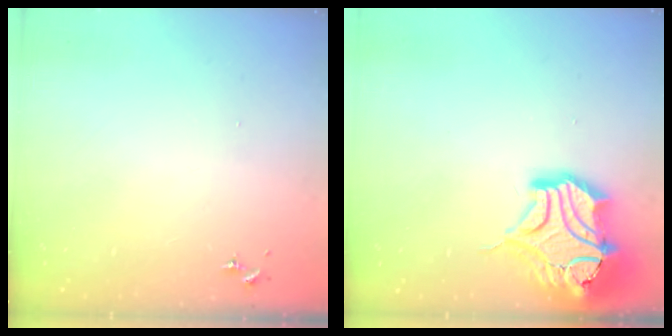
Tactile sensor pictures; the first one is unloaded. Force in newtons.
{"total": 19.2, "press": 18.9, "slide": 3.2}